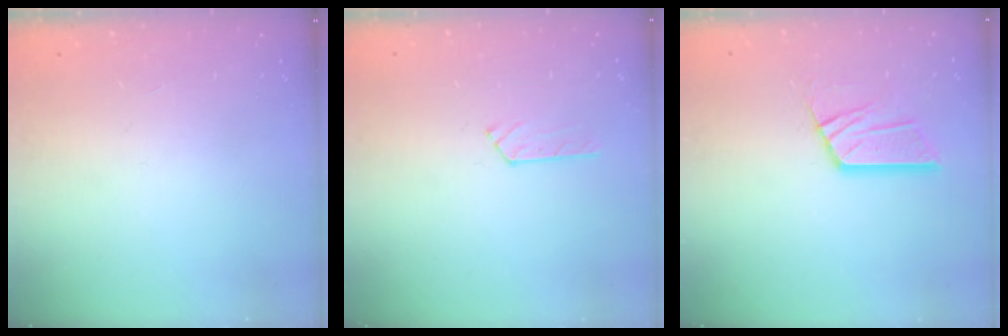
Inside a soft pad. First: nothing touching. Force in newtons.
{"total": 3.6, "press": 3.6, "slide": 0.4}
{"total": 12.0, "press": 12.0, "slide": 1.2}